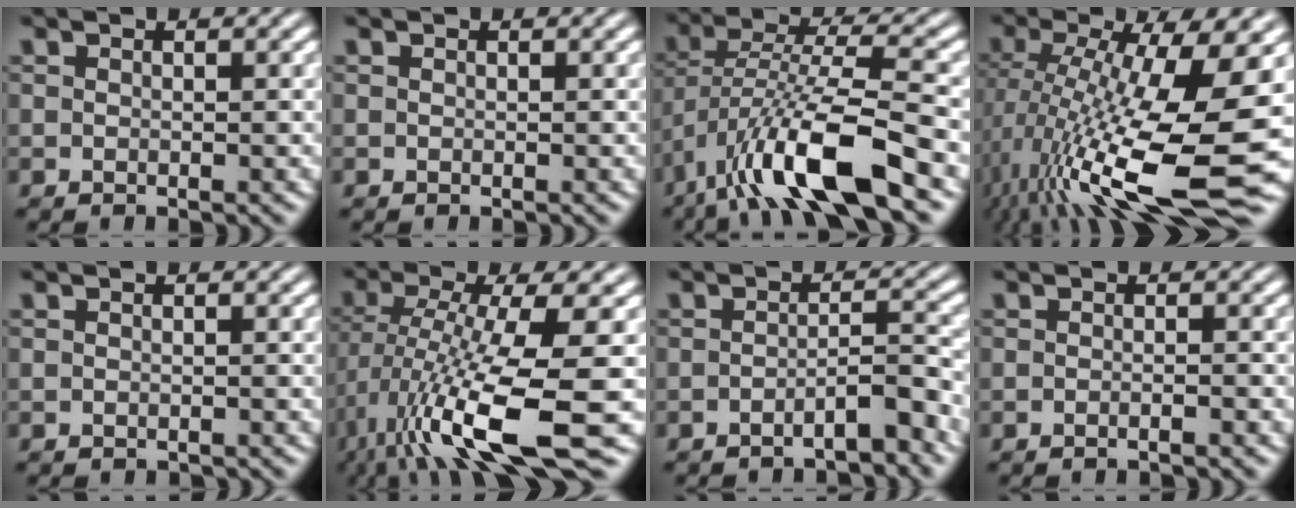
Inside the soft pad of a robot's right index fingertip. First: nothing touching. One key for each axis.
{"total": 0.0}
{"total": 7.2, "fx": -2.6, "fy": 2.3, "fz": 6.3, "tx": -0.132, "ty": -0.024, "tz": -0.030}
{"total": 13.3, "fx": -2.6, "fy": 4.1, "fz": 12.4, "tx": -0.196, "ty": -0.039, "tz": -0.009}
{"total": 0.6, "fx": -0.5, "fy": -0.2, "fz": 0.0, "tx": -0.004, "ty": -0.004, "tz": -0.006}
{"total": 9.6, "fx": -3.4, "fy": 2.2, "fz": 8.7, "tx": -0.165, "ty": -0.043, "tz": -0.025}
{"total": 3.0, "fx": -2.4, "fy": -0.3, "fz": 1.8, "tx": -0.009, "ty": 0.000, "tz": -0.041}
{"total": 1.0, "fx": -0.9, "fy": -0.3, "fz": 0.3, "tx": -0.005, "ty": 0.003, "tz": -0.017}